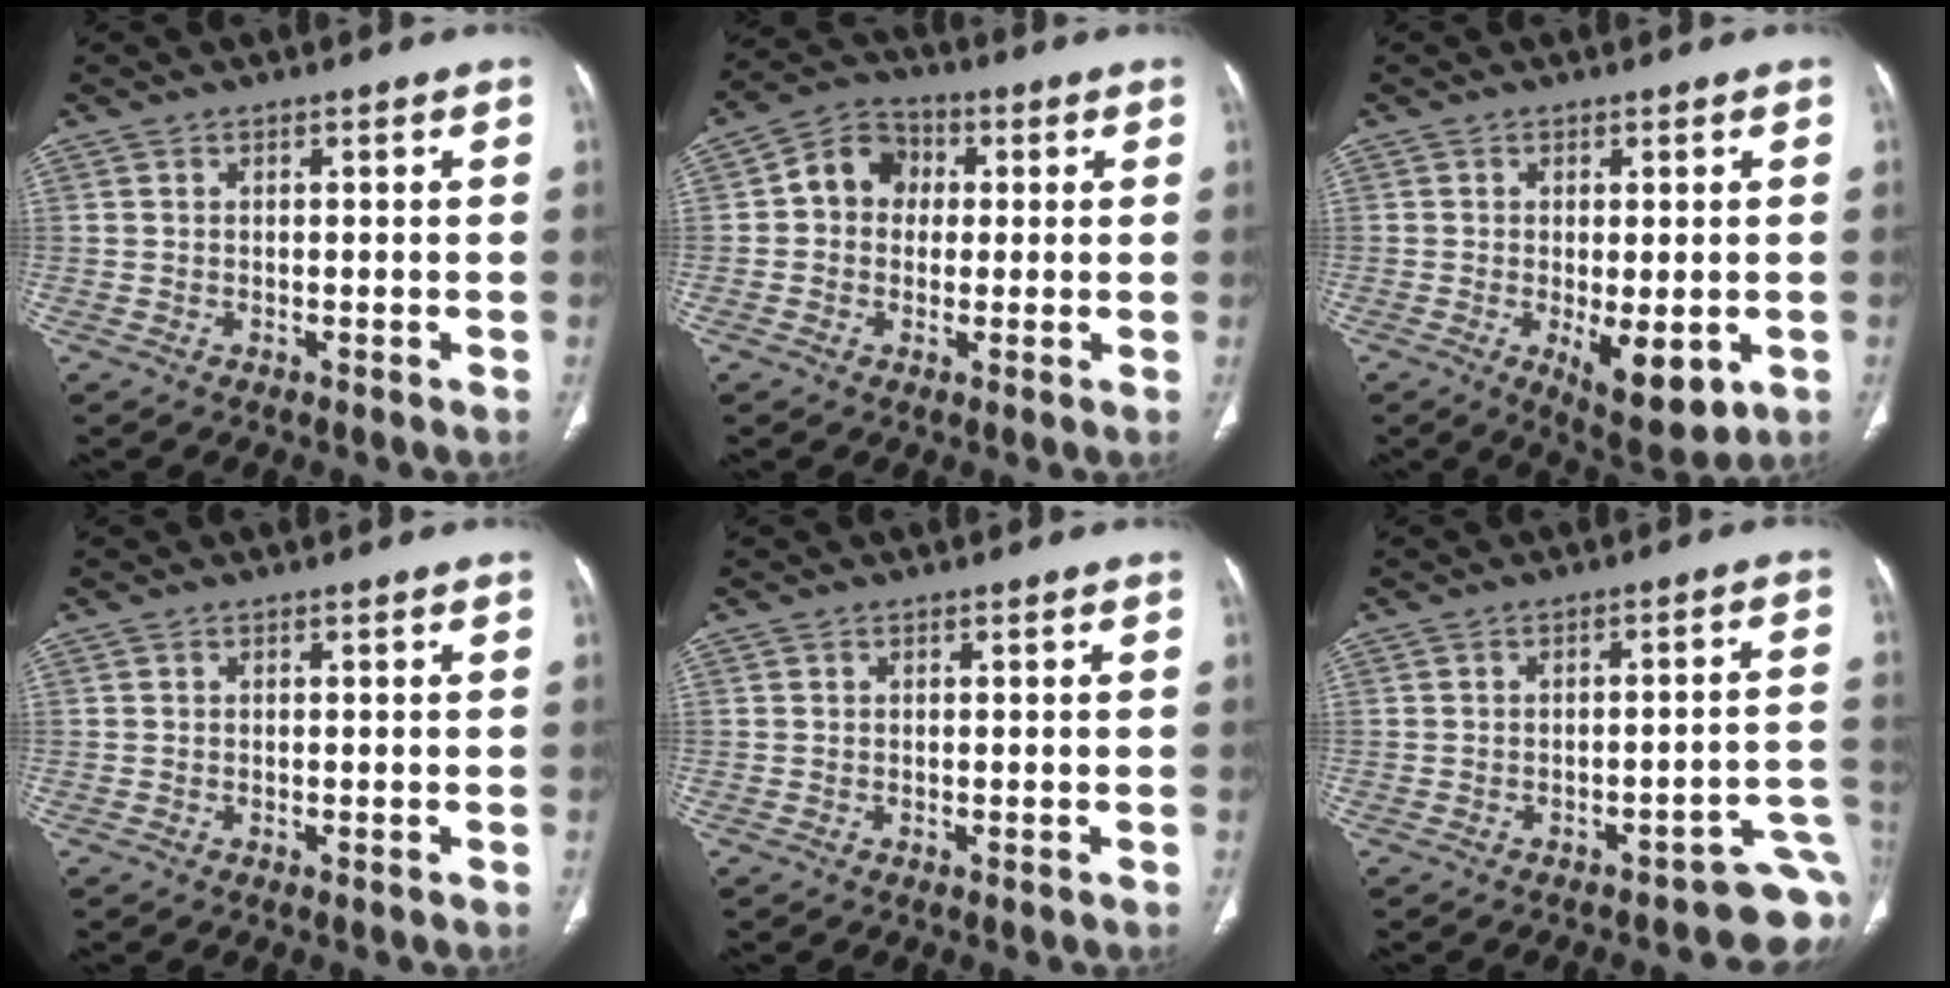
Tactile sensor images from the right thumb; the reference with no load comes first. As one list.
[{"total": 8.2, "force": [0.8, 7.0, 4.1], "torque": [-0.044, 0.020, -0.001]}, {"total": 9.0, "force": [-2.3, 3.7, 7.9], "torque": [-0.108, -0.020, -0.024]}, {"total": 0.0}, {"total": 0.0}, {"total": 9.4, "force": [-5.8, 3.7, 6.4], "torque": [-0.046, 0.055, -0.070]}]